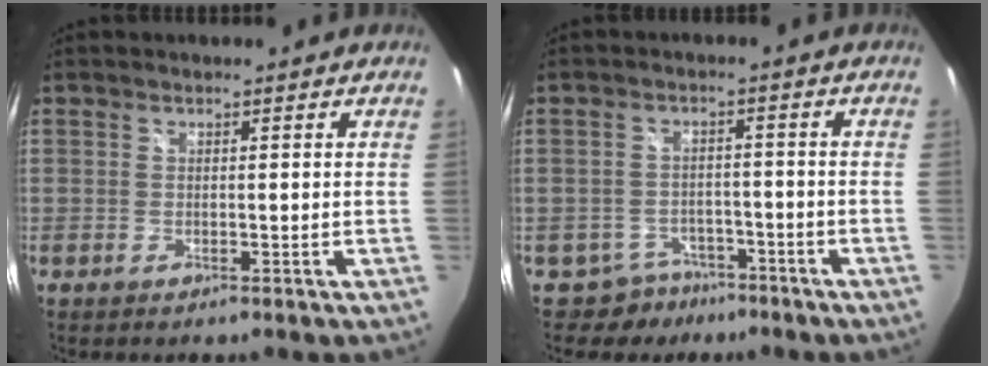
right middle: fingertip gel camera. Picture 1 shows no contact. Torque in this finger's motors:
{"motor_torque": [-0.65, -0.36, 0.02, -0.03]}